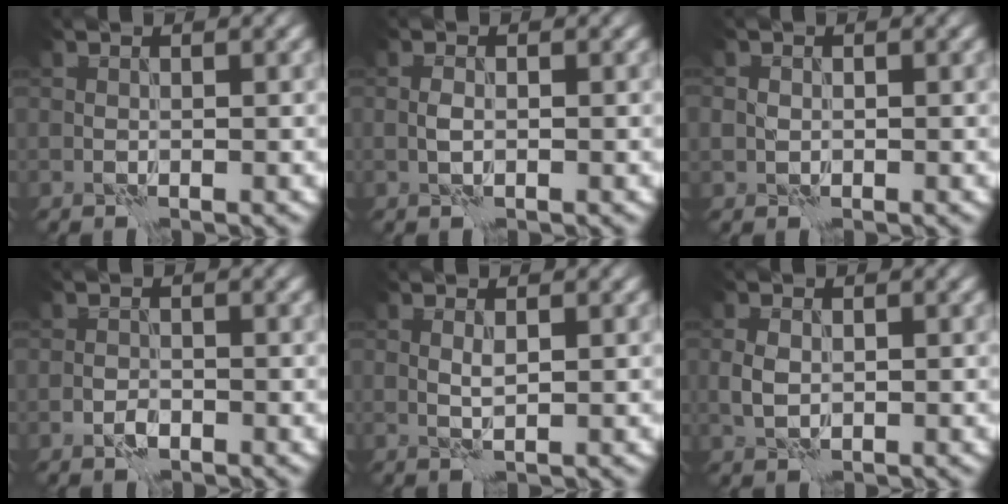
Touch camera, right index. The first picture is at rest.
{"total": 0.8, "force": [-0.1, 0.3, 0.7], "torque": [-0.017, 0.000, -0.004]}
{"total": 0.7, "force": [0.0, 0.7, 0.1], "torque": [0.001, 0.000, -0.002]}
{"total": 1.1, "force": [-0.8, 0.6, 0.6], "torque": [-0.010, 0.004, -0.016]}
{"total": 0.9, "force": [0.5, 0.0, 0.7], "torque": [-0.017, 0.001, 0.008]}
{"total": 1.6, "force": [0.1, 1.1, 1.1], "torque": [-0.027, 0.002, 0.003]}